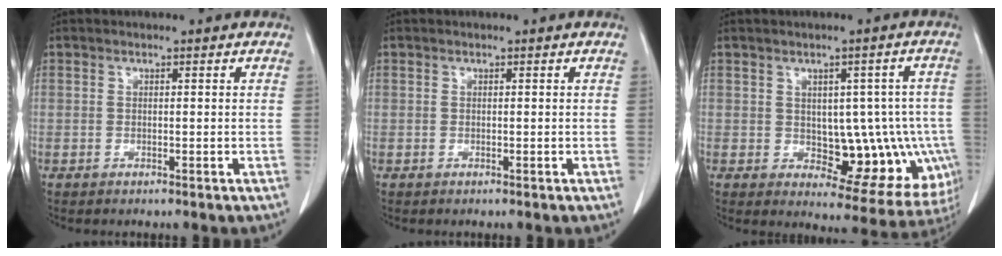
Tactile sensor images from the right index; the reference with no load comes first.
{"total": 0.0}
{"total": 12.2, "force": [-1.6, 7.0, 9.9], "torque": [-0.097, 0.021, 0.002]}